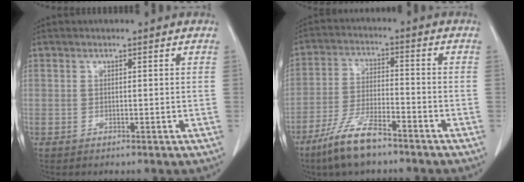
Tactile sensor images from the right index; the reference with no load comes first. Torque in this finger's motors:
{"motor_torque": [1.01, -0.97, 0.22, 0.14]}